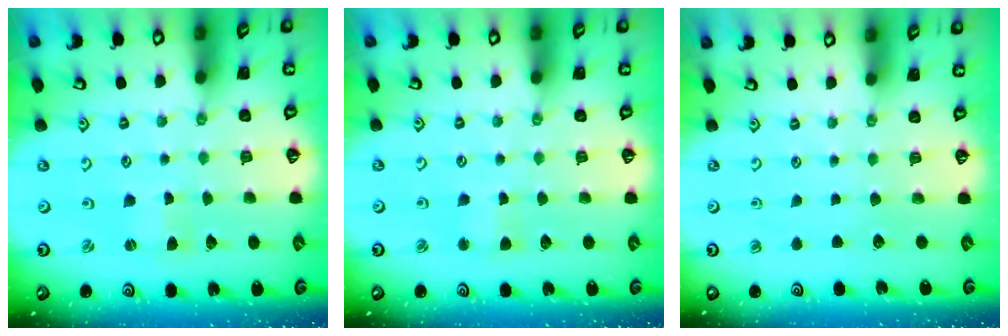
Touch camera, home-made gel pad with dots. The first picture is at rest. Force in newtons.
{"total": 3.3, "press": 3.3, "slide": 0.3}
{"total": 0.0}